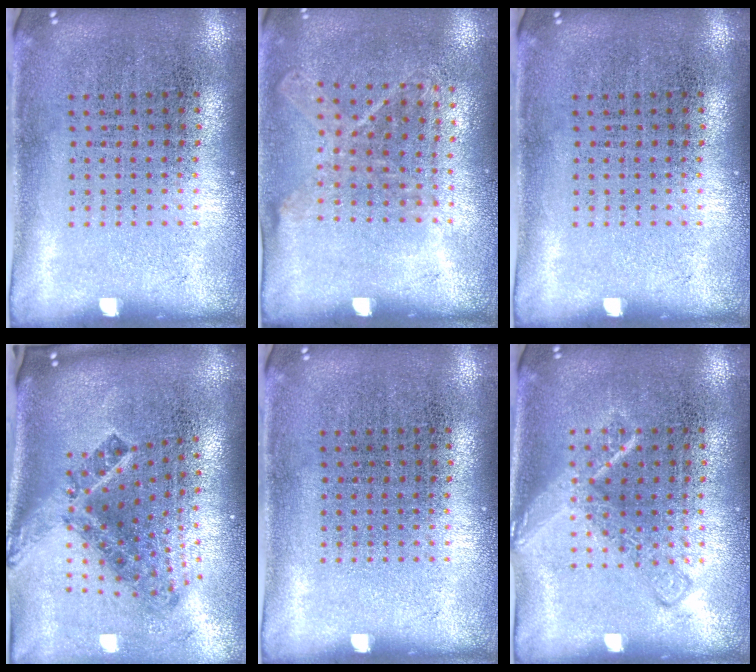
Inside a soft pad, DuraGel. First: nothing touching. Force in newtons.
{"total": 1.1, "press": 0.9, "slide": 0.6}
{"total": 0.0}
{"total": 2.5, "press": 1.5, "slide": 2.0}
{"total": 0.0}
{"total": 2.0, "press": 2.0, "slide": 0.3}